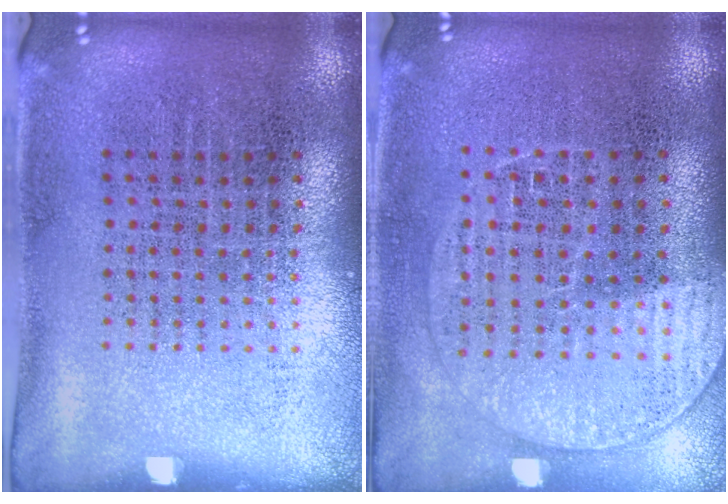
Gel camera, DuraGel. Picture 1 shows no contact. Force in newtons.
{"total": 1.4, "press": 1.3, "slide": 0.5}